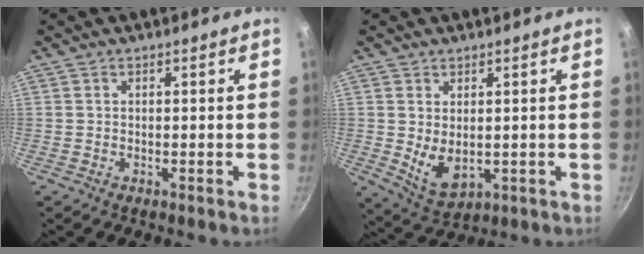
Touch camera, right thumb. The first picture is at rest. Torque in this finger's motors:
{"motor_torque": [-0.45, 0.60, 0.41, 0.54, 0.12]}